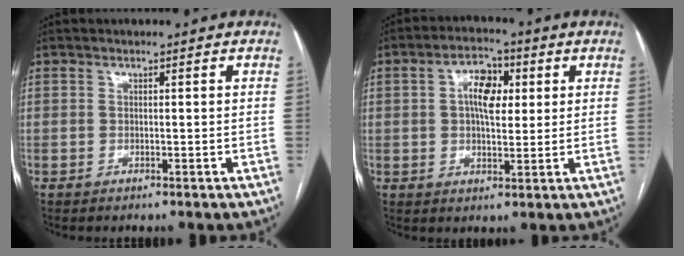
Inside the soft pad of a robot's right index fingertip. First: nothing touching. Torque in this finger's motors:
{"motor_torque": [0.42, 0.52, 0.11, 0.03]}